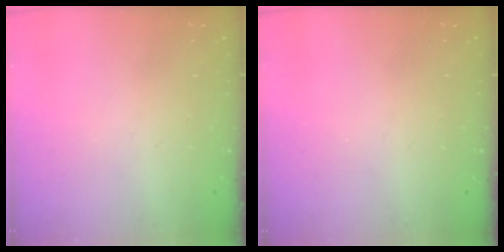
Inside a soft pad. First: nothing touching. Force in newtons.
{"total": 0.0}